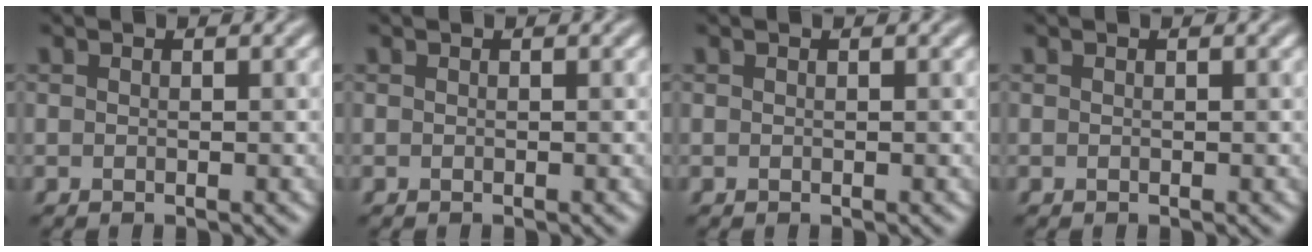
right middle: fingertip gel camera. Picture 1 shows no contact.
{"total": 0.0}
{"total": 0.0}
{"total": 0.0}